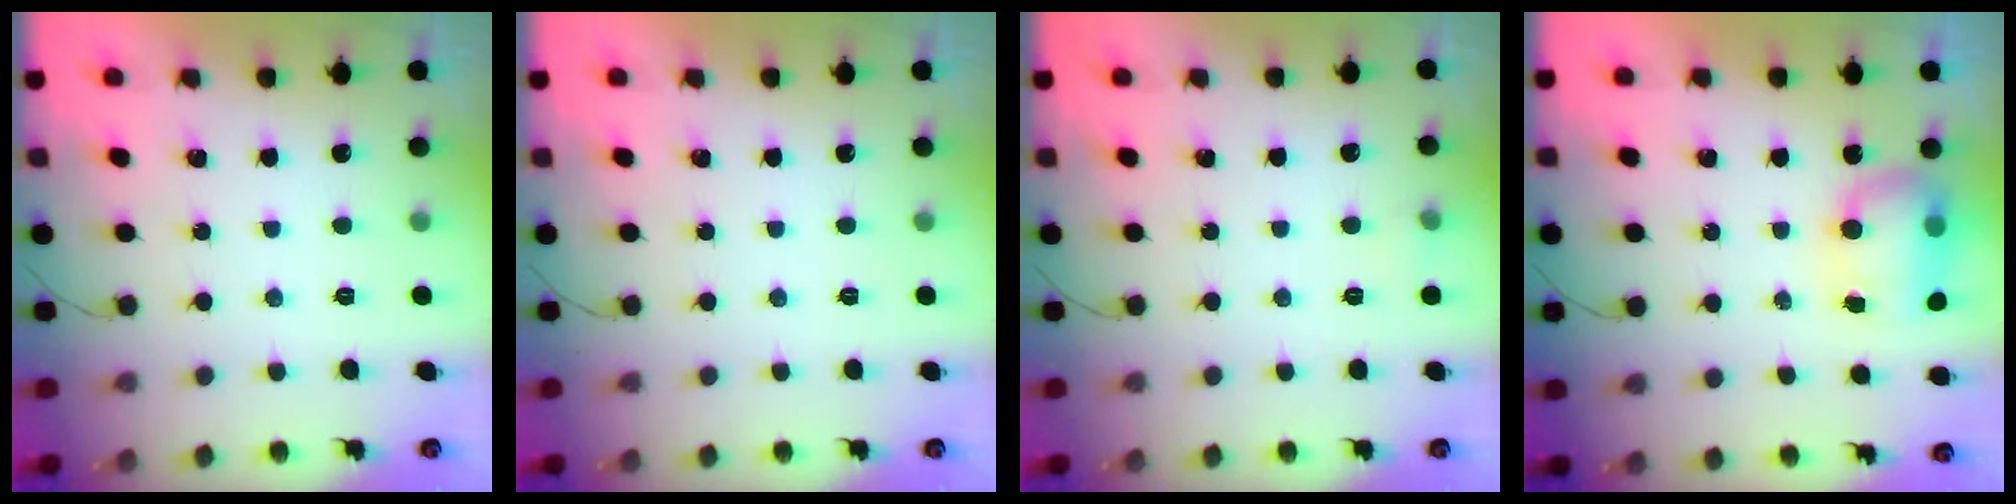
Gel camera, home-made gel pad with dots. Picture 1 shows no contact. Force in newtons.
{"total": 0.0}
{"total": 3.7, "press": 3.4, "slide": 1.4}
{"total": 7.8, "press": 7.7, "slide": 1.1}